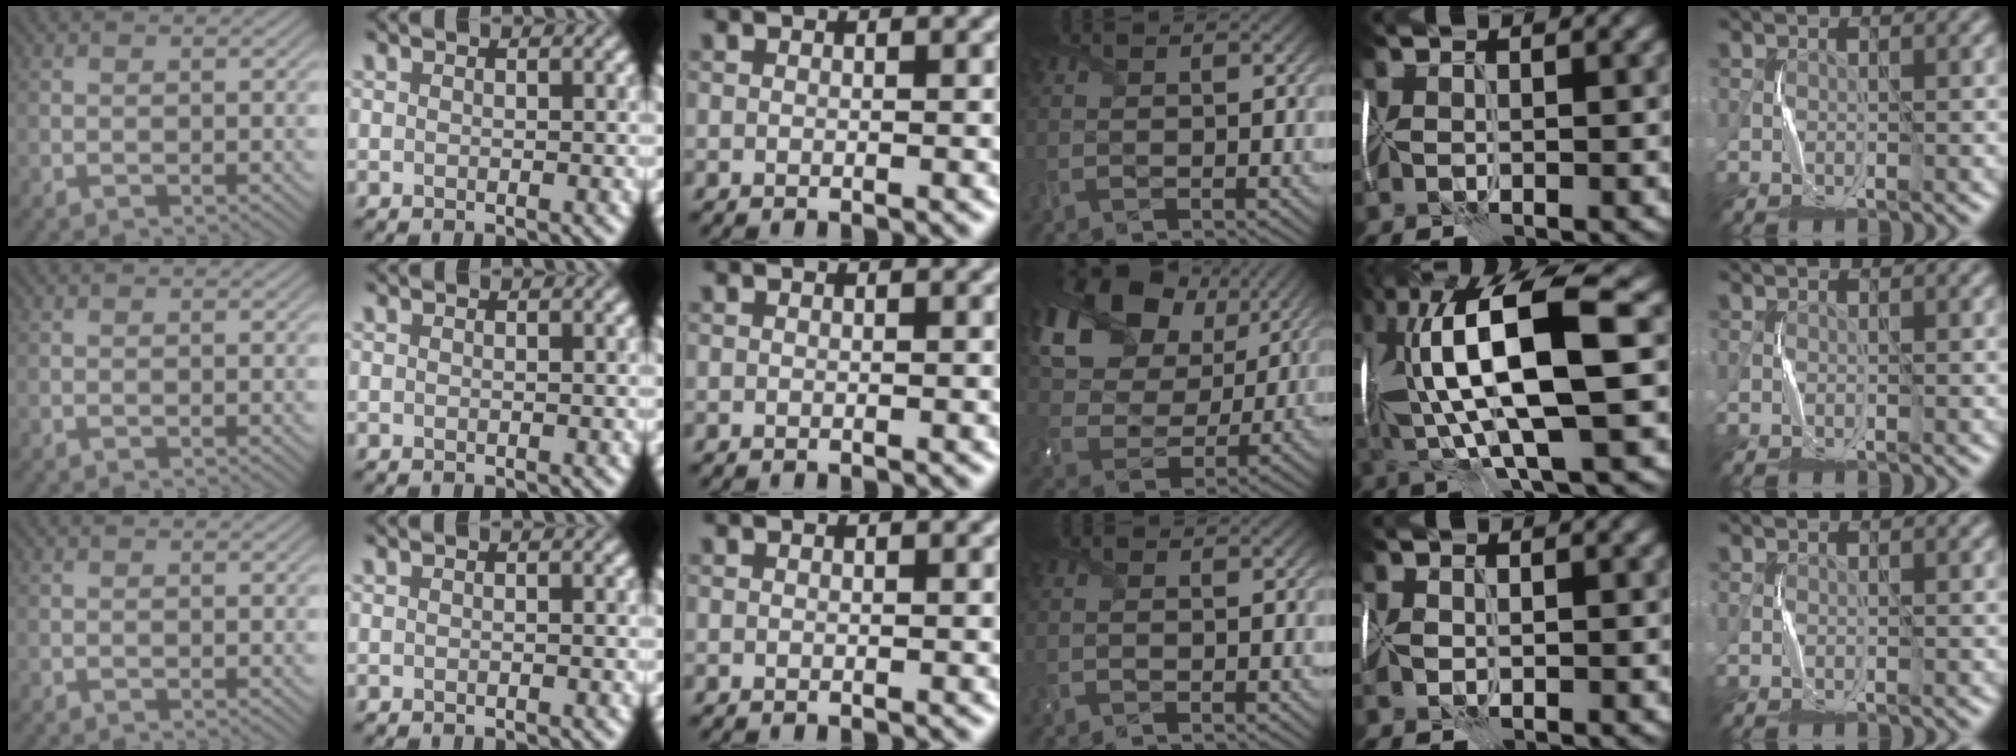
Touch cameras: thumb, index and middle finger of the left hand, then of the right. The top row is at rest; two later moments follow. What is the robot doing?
{"motion": "wrap", "object": "cellophane"}